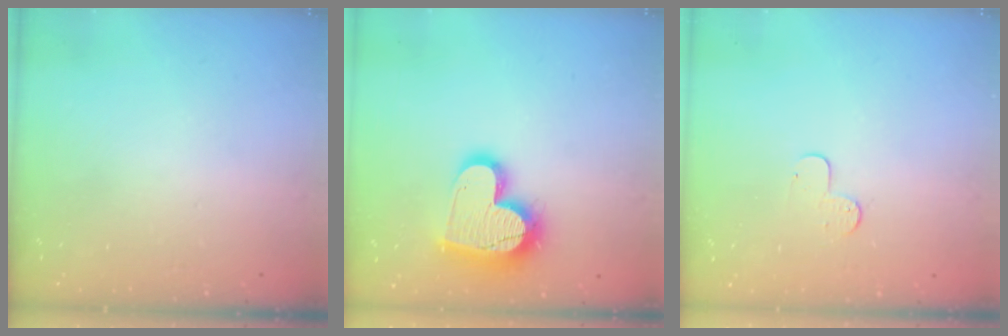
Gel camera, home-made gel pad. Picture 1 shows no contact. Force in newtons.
{"total": 17.4, "press": 17.3, "slide": 1.3}
{"total": 4.3, "press": 4.3, "slide": 0.4}